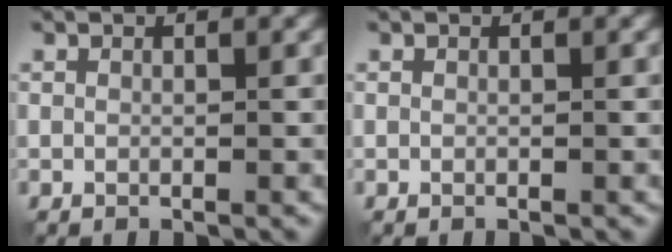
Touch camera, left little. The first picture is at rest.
{"total": 0.0}